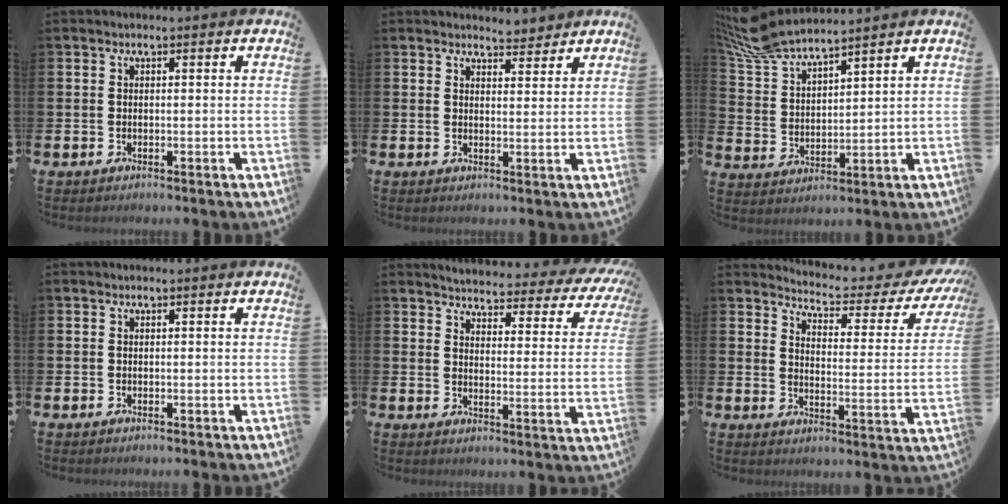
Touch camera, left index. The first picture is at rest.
{"total": 3.6, "force": [3.5, 0.8, -0.1], "torque": [0.003, -0.020, 0.063]}
{"total": 7.7, "force": [7.2, 1.0, 2.5], "torque": [-0.082, -0.033, 0.132]}
{"total": 0.0}
{"total": 3.3, "force": [3.1, 0.8, 0.6], "torque": [-0.030, -0.036, 0.045]}
{"total": 4.3, "force": [4.0, 0.9, 1.4], "torque": [-0.048, -0.042, 0.059]}